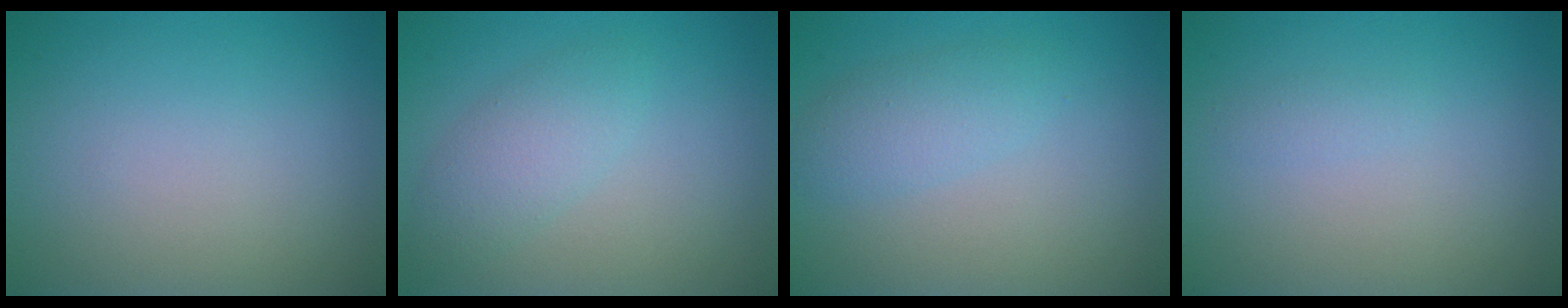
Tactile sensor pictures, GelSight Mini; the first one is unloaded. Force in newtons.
{"total": 2.7, "press": 2.7, "slide": 0.1}
{"total": 2.4, "press": 2.4, "slide": 0.1}
{"total": 0.6, "press": 0.6, "slide": 0.0}